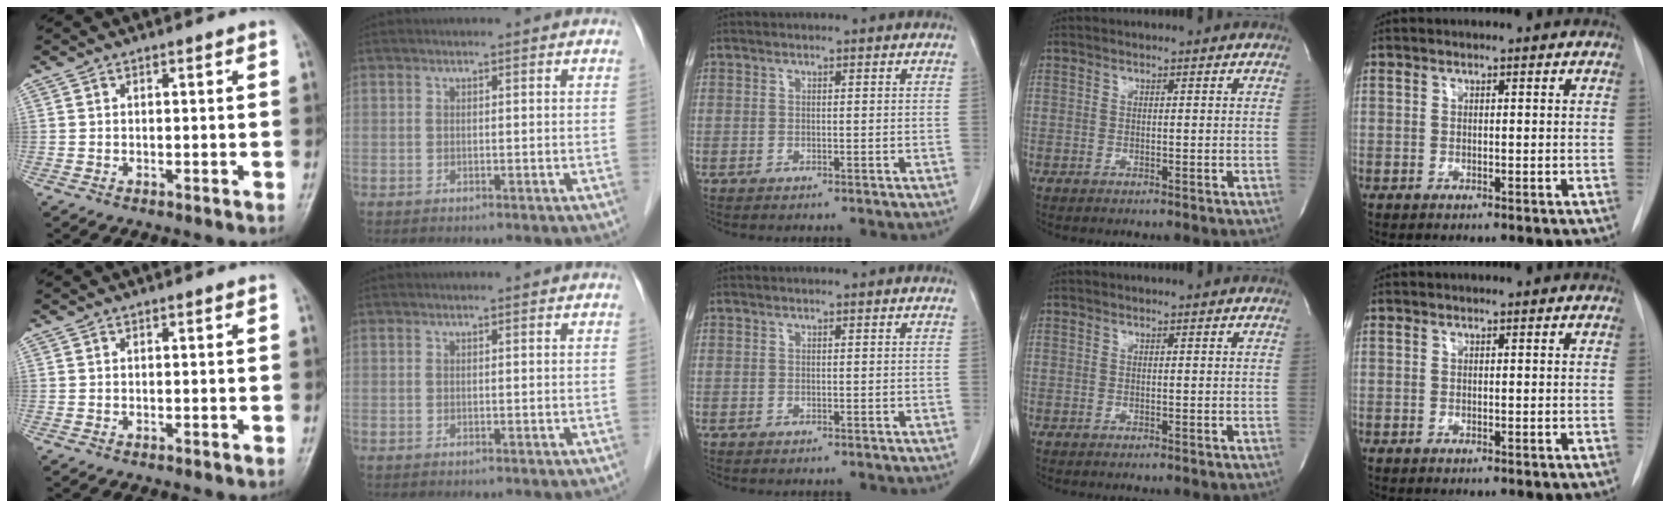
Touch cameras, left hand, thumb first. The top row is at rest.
{}